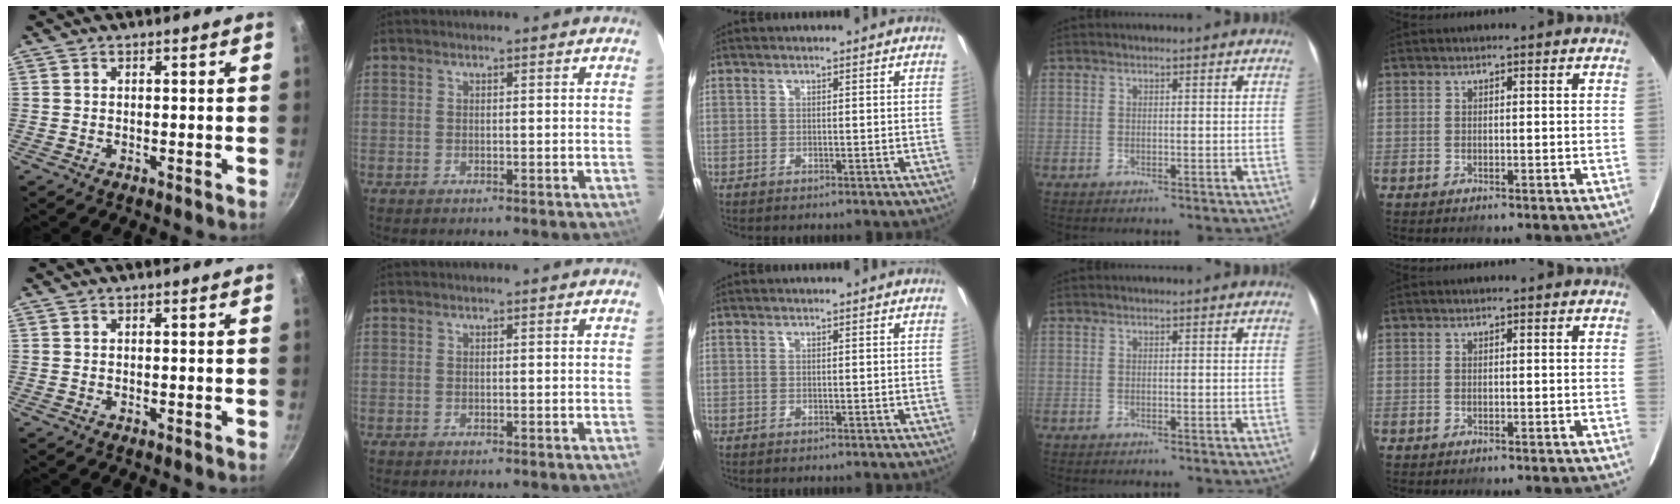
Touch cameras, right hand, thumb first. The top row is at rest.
{}